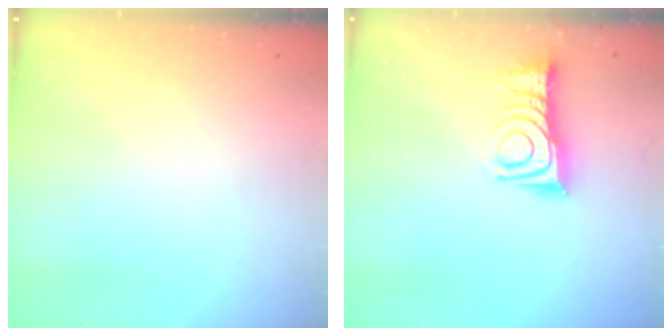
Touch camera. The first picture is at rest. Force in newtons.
{"total": 11.4, "press": 11.4, "slide": 0.6}